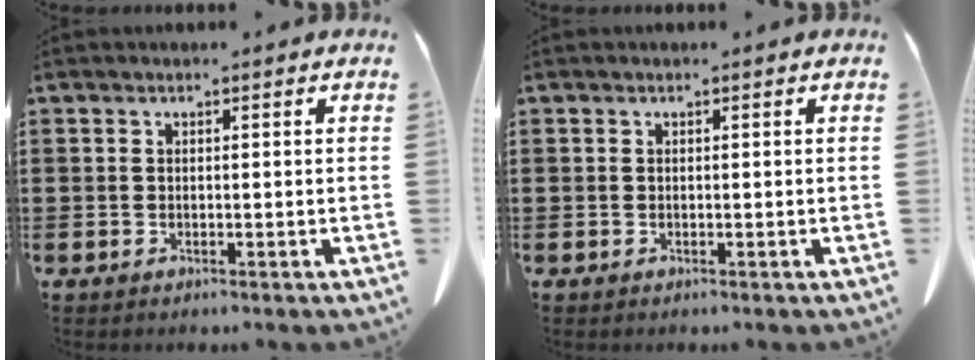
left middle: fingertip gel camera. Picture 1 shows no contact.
{"total": 0.0}